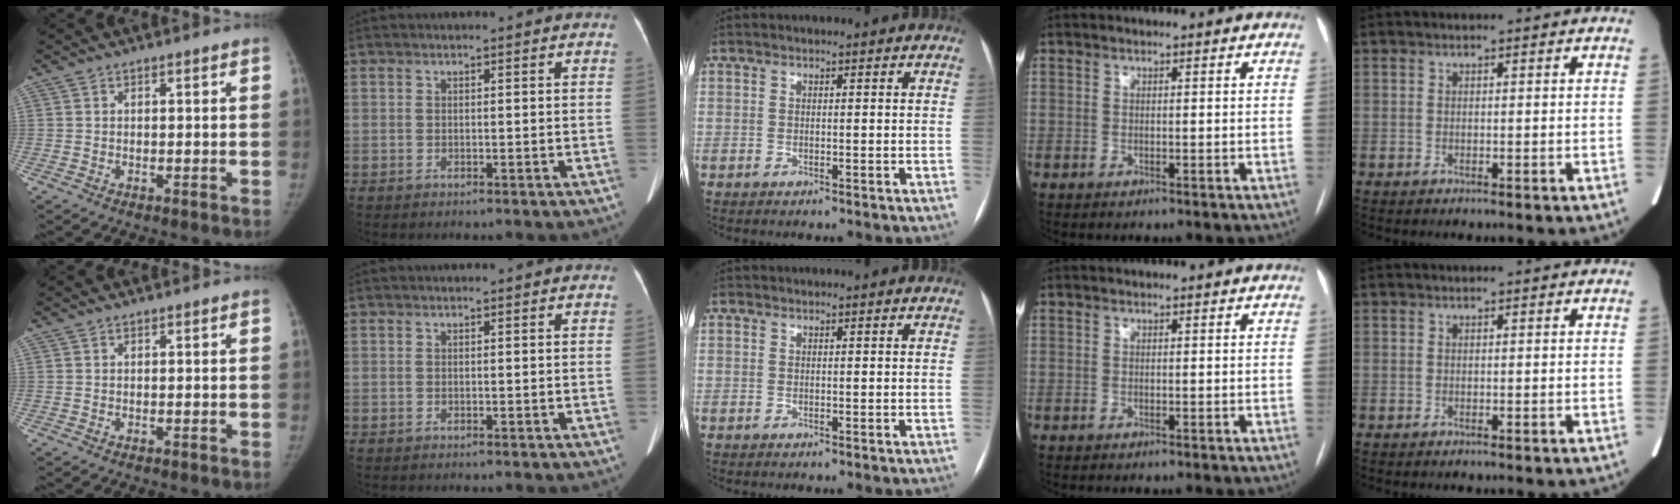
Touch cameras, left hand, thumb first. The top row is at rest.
{}